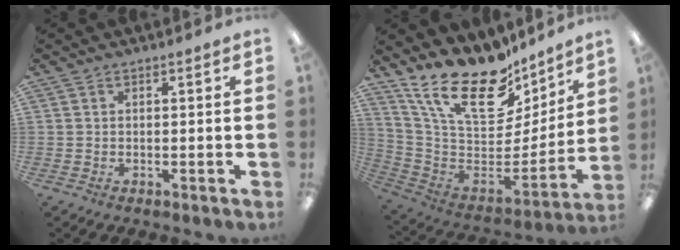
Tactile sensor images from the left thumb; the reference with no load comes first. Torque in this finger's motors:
{"motor_torque": [0.50, 0.37, 1.48, -1.30, 0.39]}